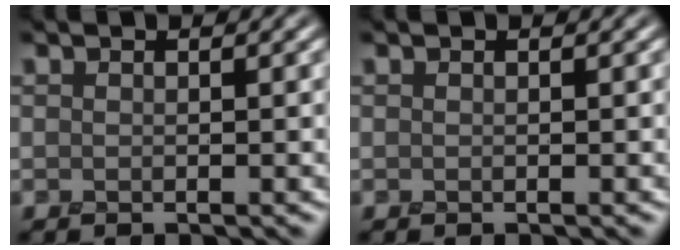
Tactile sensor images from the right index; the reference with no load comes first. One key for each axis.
{"total": 0.0}